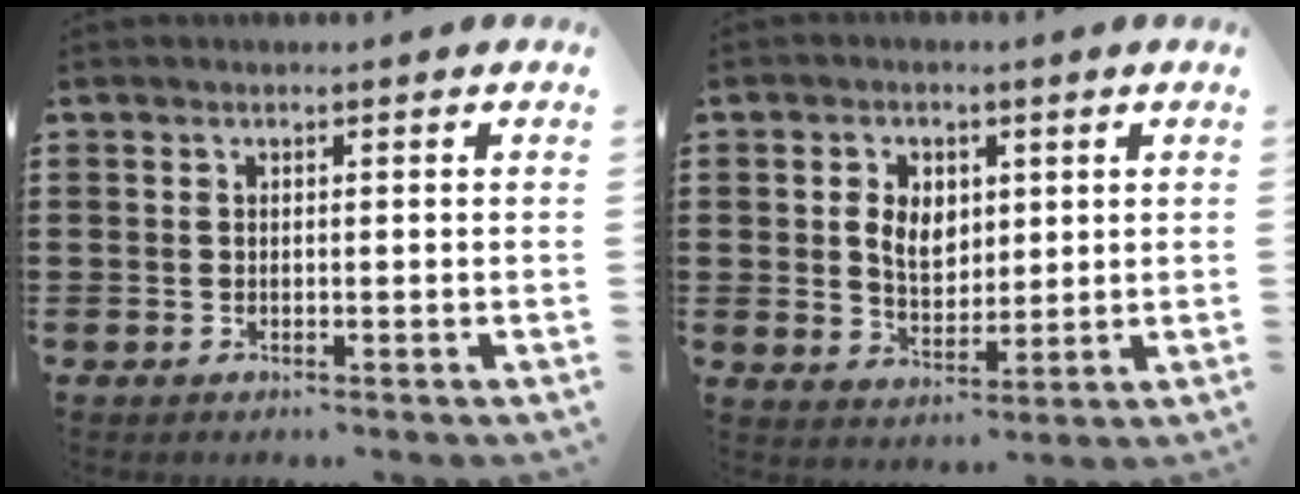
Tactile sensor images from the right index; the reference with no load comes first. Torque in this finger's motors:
{"motor_torque": [0.21, 0.17, 0.25, 0.08]}